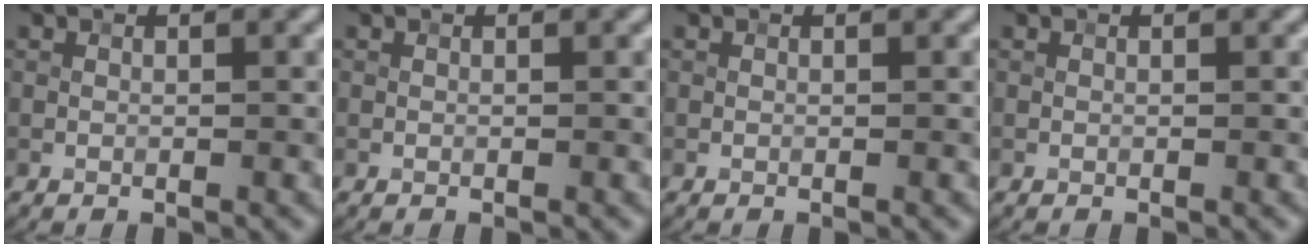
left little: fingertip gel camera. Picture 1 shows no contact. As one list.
[{"total": 0.0}, {"total": 0.0}, {"total": 0.0}]